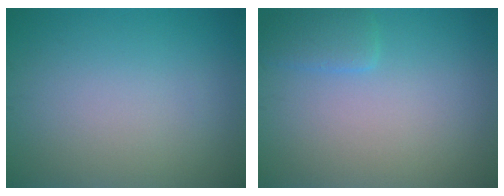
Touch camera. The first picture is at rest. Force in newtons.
{"total": 1.7, "press": 1.7, "slide": 0.2}